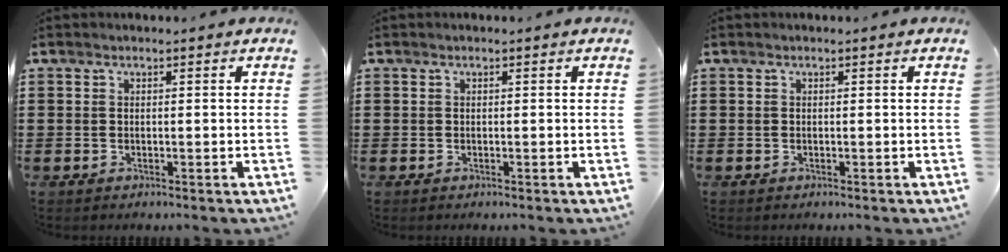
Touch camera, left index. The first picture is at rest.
{"total": 0.0}
{"total": 0.0}